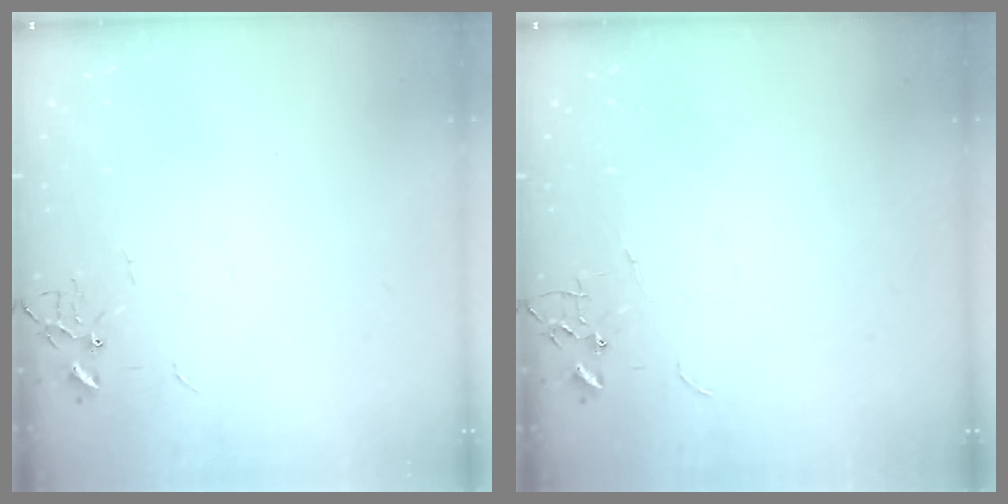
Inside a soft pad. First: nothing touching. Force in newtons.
{"total": 0.0}